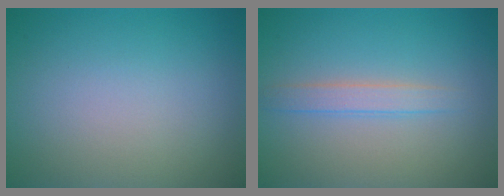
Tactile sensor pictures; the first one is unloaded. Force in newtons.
{"total": 1.8, "press": 1.8, "slide": 0.1}